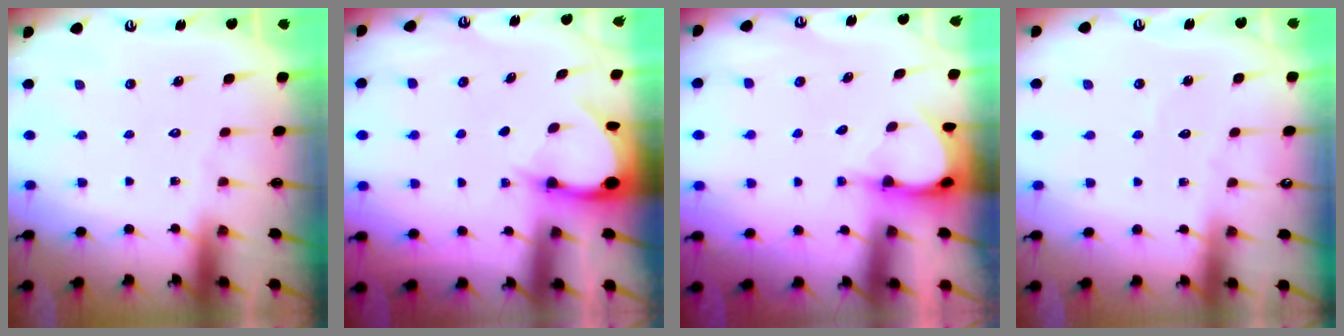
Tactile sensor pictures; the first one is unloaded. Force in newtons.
{"total": 3.1, "press": 3.1, "slide": 0.1}
{"total": 4.0, "press": 4.0, "slide": 0.2}
{"total": 2.7, "press": 2.7, "slide": 0.2}